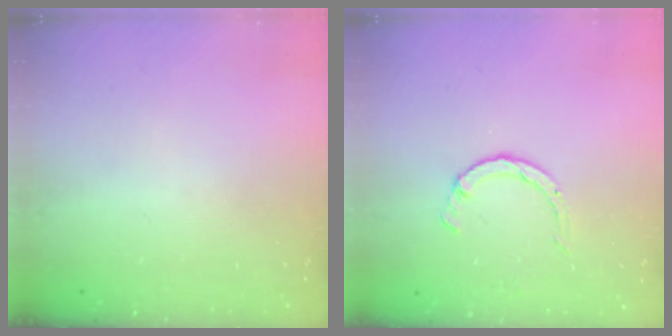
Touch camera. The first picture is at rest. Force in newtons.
{"total": 2.6, "press": 2.6, "slide": 0.4}